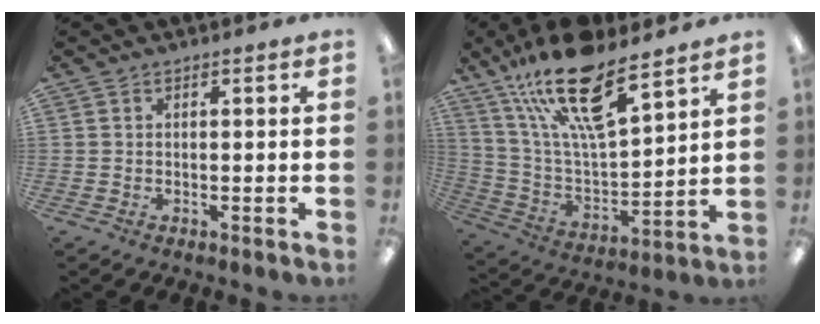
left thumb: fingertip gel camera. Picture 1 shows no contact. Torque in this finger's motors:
{"motor_torque": [0.40, 0.46, 1.48, -1.29, 0.52]}